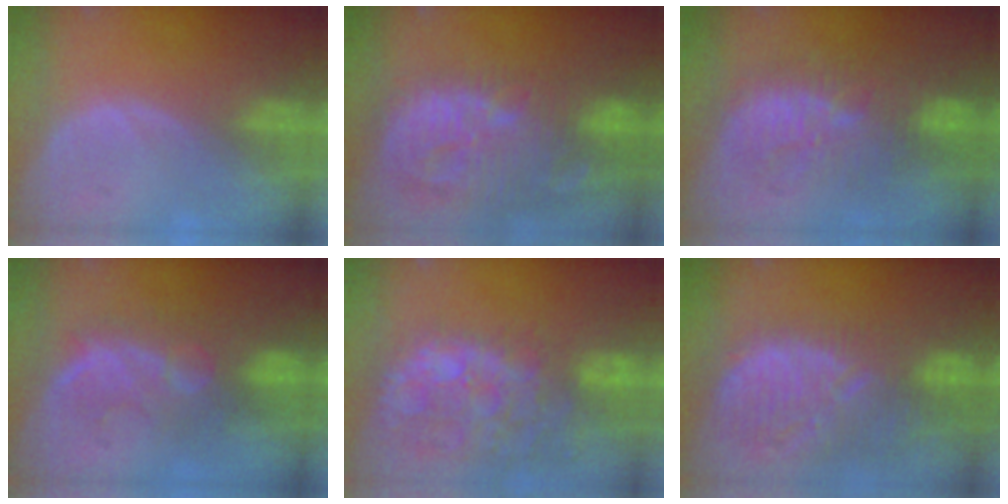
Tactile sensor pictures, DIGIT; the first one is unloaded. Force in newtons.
{"total": 14.4, "press": 12.5, "slide": 7.1}
{"total": 9.5, "press": 9.1, "slide": 2.6}
{"total": 9.2, "press": 8.3, "slide": 4.0}
{"total": 14.4, "press": 11.7, "slide": 8.4}
{"total": 12.8, "press": 11.3, "slide": 6.2}